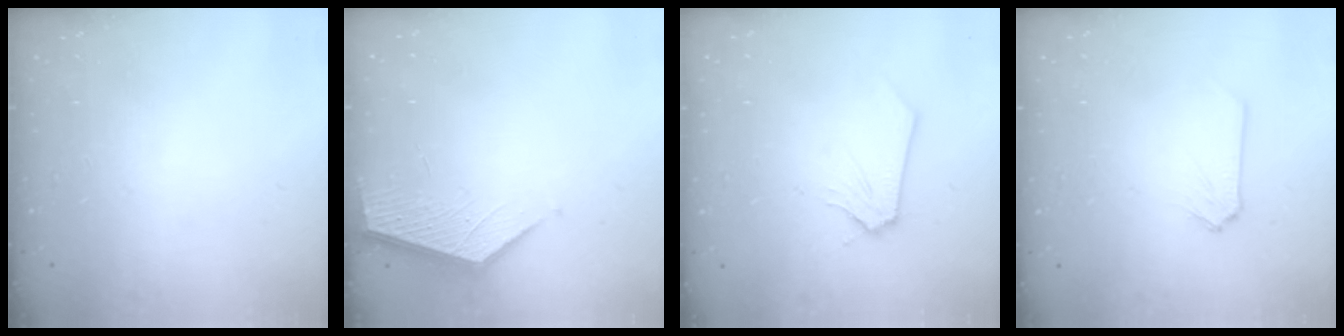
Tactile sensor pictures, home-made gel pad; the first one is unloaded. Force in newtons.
{"total": 2.1, "press": 2.1, "slide": 0.2}
{"total": 0.0}
{"total": 0.0}